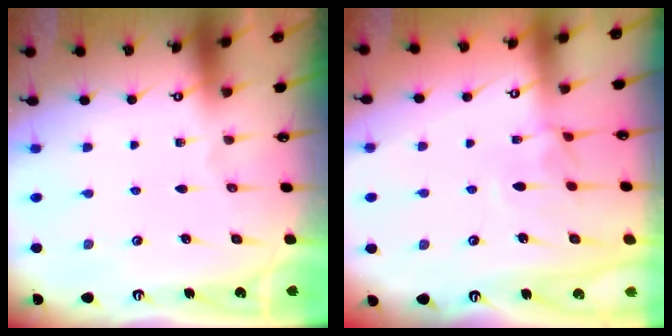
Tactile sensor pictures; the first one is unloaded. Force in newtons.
{"total": 3.9, "press": 3.9, "slide": 0.1}